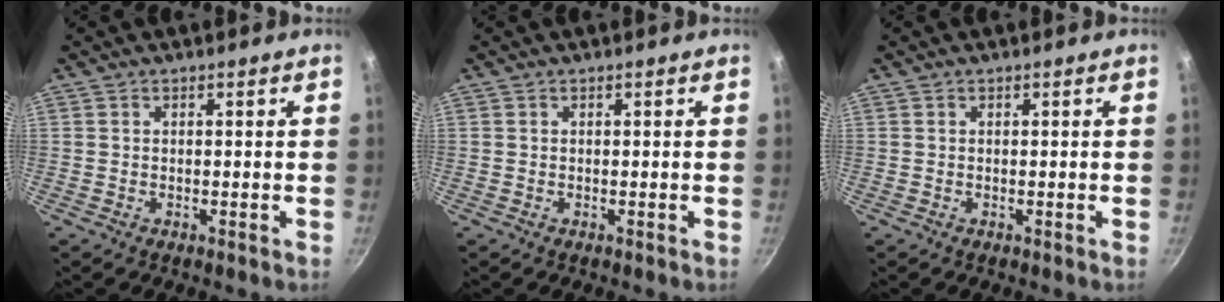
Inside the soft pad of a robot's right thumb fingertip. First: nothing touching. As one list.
[{"total": 0.0}, {"total": 0.0}]